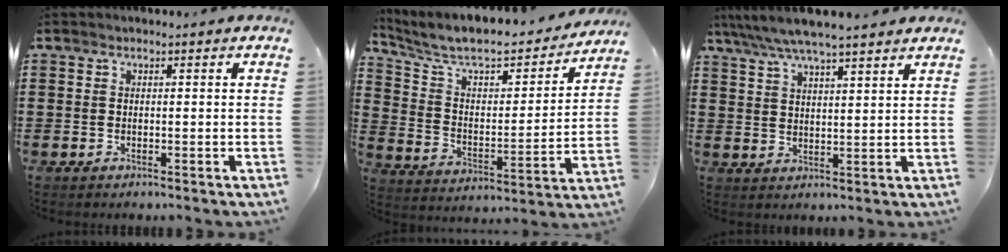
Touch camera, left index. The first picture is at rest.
{"total": 7.5, "force": [6.4, 1.8, 3.3], "torque": [-0.095, -0.045, 0.107]}
{"total": 5.4, "force": [4.8, 0.1, 2.6], "torque": [-0.065, -0.018, 0.082]}